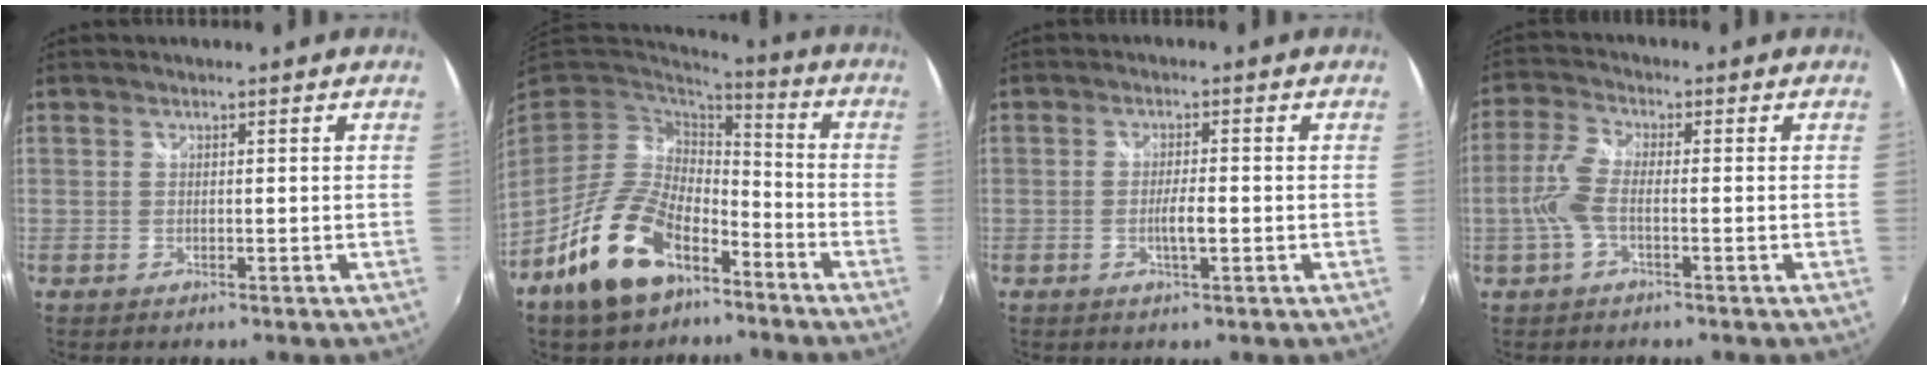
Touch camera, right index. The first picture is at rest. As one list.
[{"total": 16.8, "force": [-9.5, 9.1, 10.4], "torque": [-0.213, -0.002, -0.159]}, {"total": 2.9, "force": [-0.8, 0.4, 2.8], "torque": [-0.050, 0.000, -0.013]}, {"total": 5.8, "force": [-1.4, 1.8, 5.4], "torque": [-0.126, 0.006, -0.031]}]